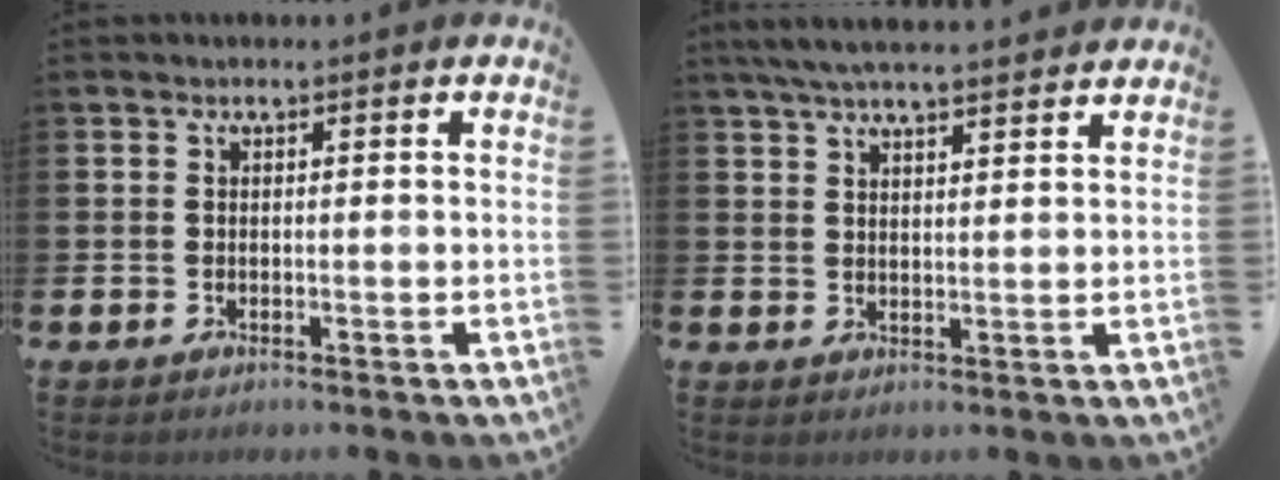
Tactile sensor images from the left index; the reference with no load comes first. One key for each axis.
{"total": 5.2, "fx": 4.9, "fy": 0.4, "fz": 1.7, "tx": -0.049, "ty": -0.014, "tz": 0.091}